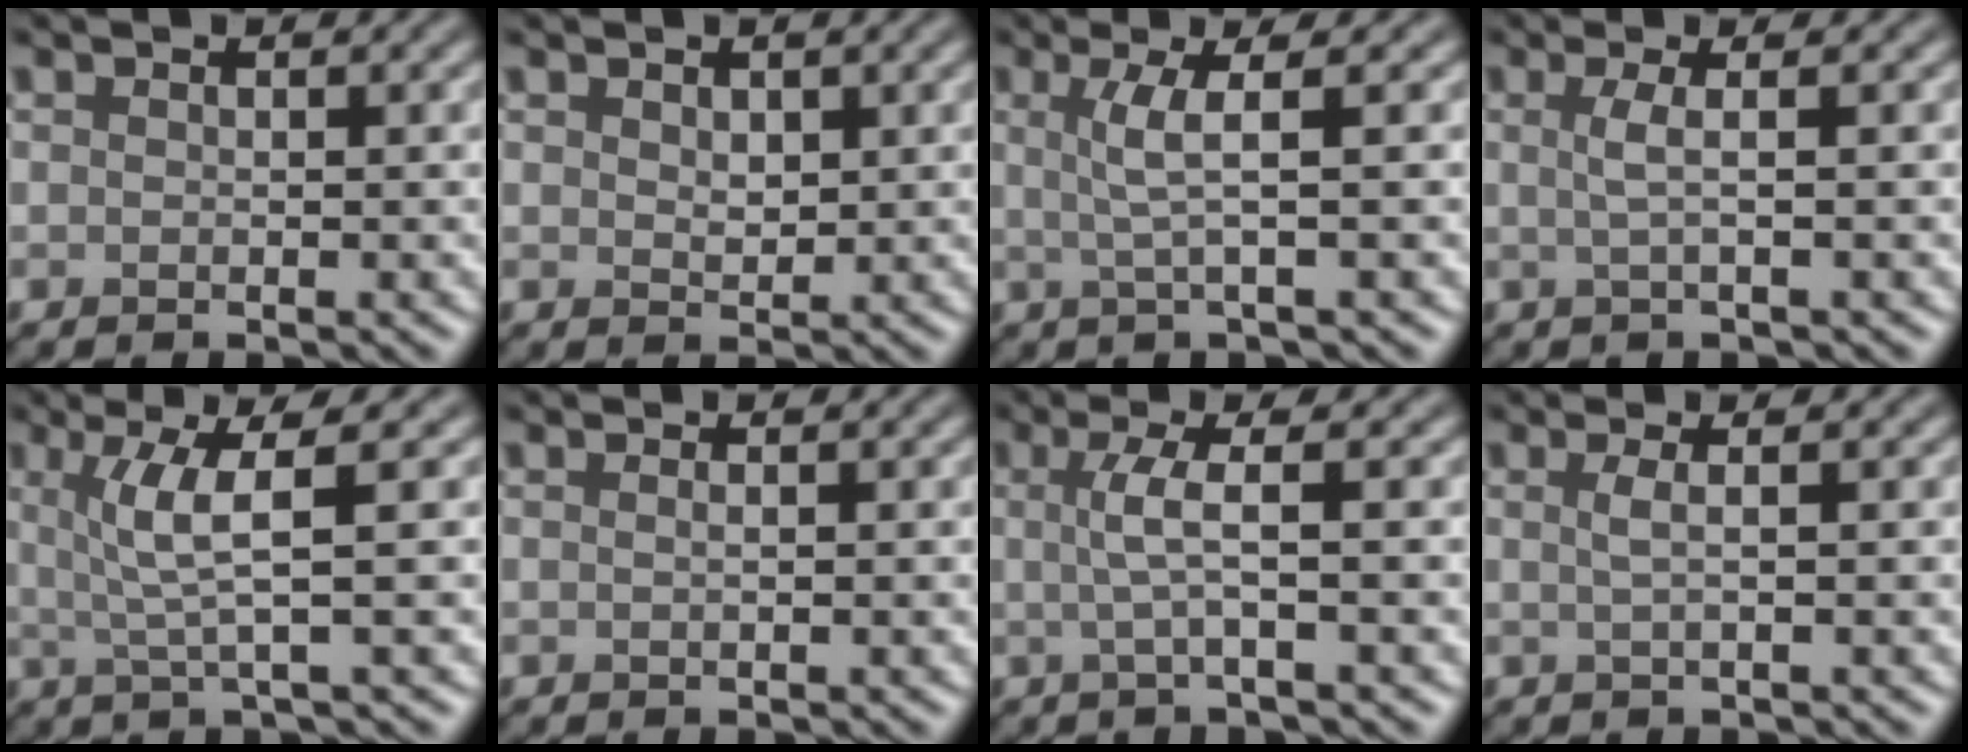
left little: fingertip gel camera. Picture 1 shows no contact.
{"total": 1.2, "force": [0.6, 0.8, 0.7], "torque": [-0.011, -0.003, 0.014]}
{"total": 3.1, "force": [0.5, 0.5, 3.1], "torque": [-0.059, 0.001, 0.010]}
{"total": 2.1, "force": [0.2, 0.6, 2.0], "torque": [-0.036, 0.001, -0.004]}
{"total": 4.2, "force": [0.9, 0.6, 4.0], "torque": [-0.076, 0.003, 0.021]}
{"total": 0.5, "force": [0.1, 0.2, 0.5], "torque": [-0.006, 0.001, -0.002]}
{"total": 3.0, "force": [0.1, 0.6, 2.9], "torque": [-0.057, 0.002, -0.003]}
{"total": 1.7, "force": [0.2, 0.6, 1.6], "torque": [-0.025, 0.002, -0.002]}